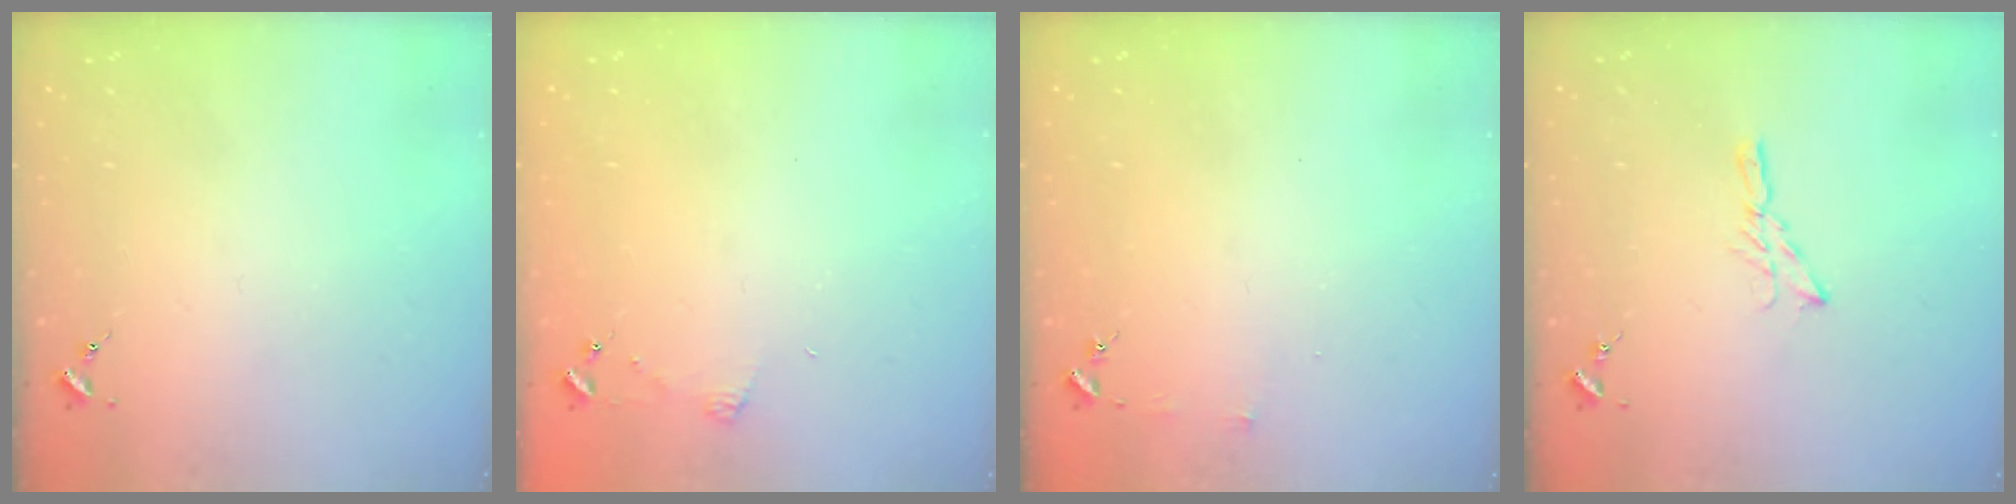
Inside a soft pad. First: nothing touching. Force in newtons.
{"total": 3.9, "press": 3.9, "slide": 0.4}
{"total": 3.0, "press": 3.0, "slide": 0.3}
{"total": 5.8, "press": 5.7, "slide": 0.6}